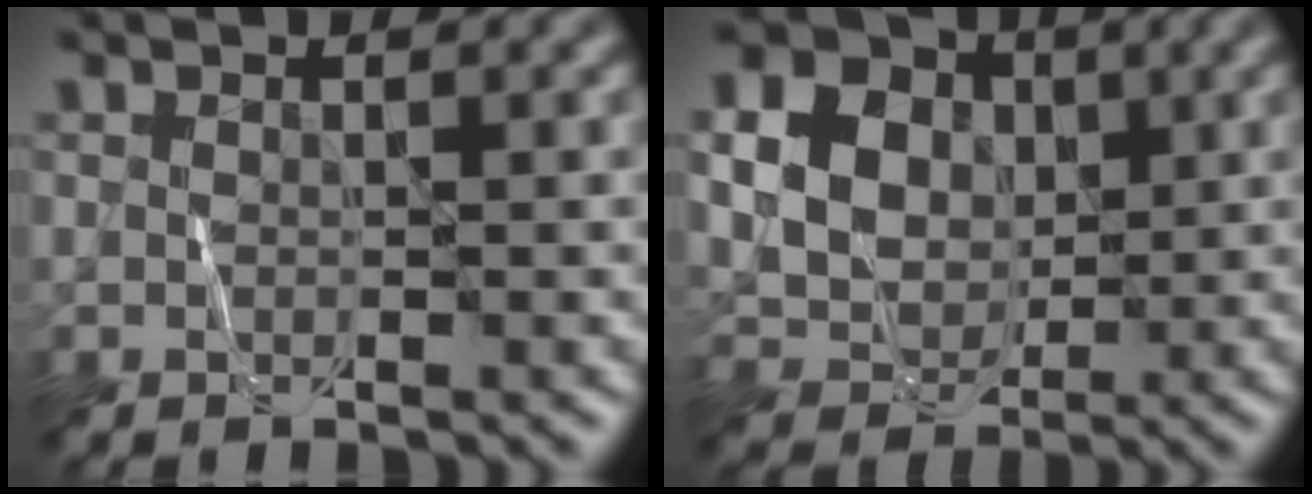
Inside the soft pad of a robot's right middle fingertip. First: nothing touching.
{"total": 15.0, "force": [3.8, 13.1, 6.2], "torque": [-0.165, 0.027, 0.056]}